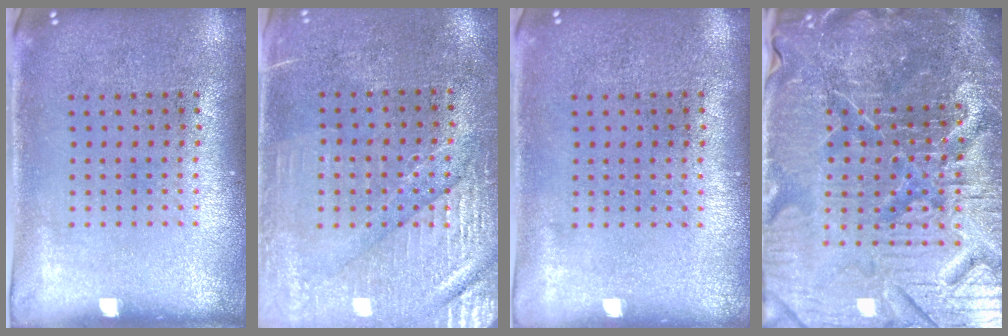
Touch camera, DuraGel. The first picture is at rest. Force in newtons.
{"total": 3.2, "press": 2.9, "slide": 1.1}
{"total": 0.0}
{"total": 7.1, "press": 6.3, "slide": 3.2}